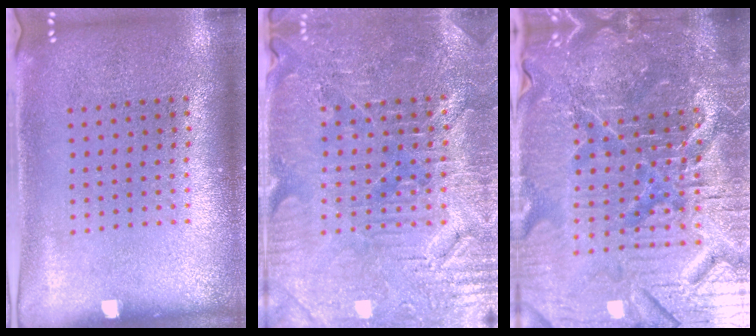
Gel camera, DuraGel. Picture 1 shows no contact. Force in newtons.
{"total": 4.0, "press": 3.9, "slide": 0.8}
{"total": 7.3, "press": 6.5, "slide": 3.4}